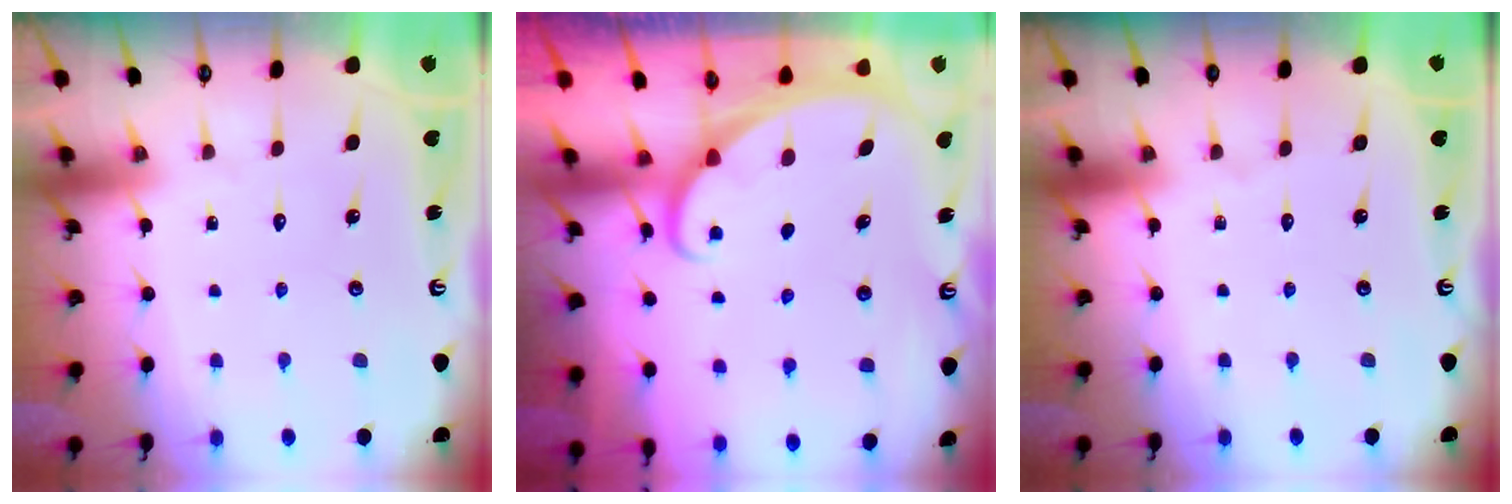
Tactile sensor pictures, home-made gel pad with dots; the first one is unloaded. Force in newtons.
{"total": 1.5, "press": 1.5, "slide": 0.1}
{"total": 0.0}